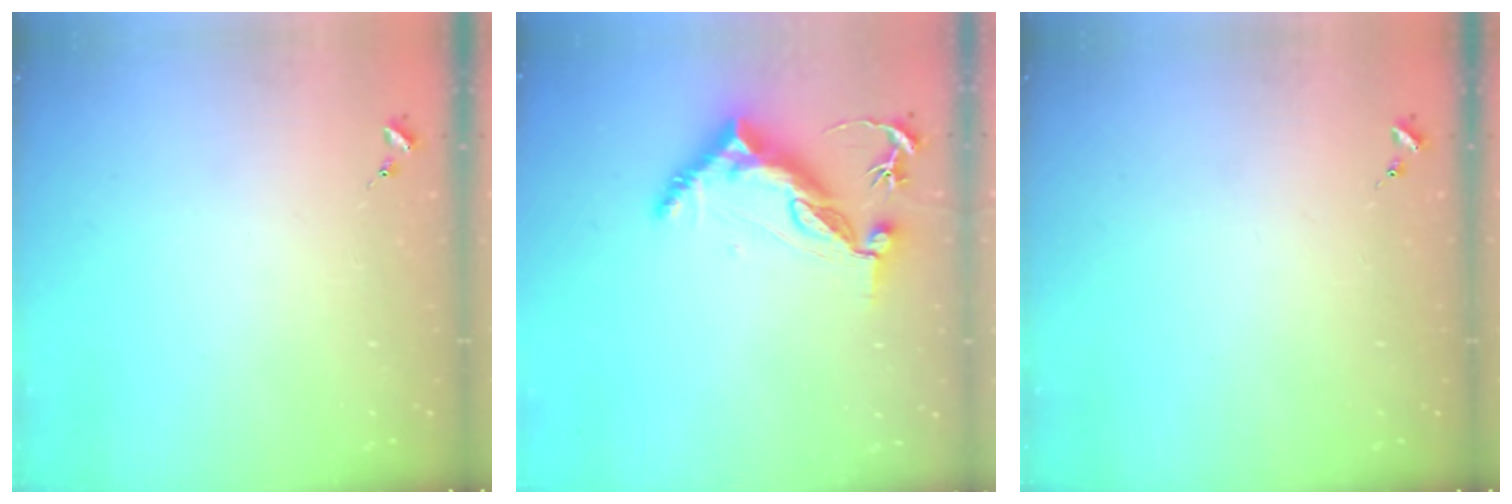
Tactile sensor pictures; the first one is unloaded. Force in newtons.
{"total": 10.7, "press": 10.6, "slide": 1.2}
{"total": 0.0}